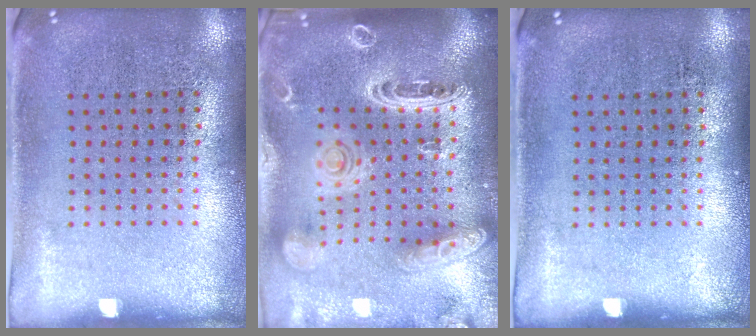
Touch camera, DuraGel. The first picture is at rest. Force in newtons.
{"total": 3.3, "press": 2.7, "slide": 1.9}
{"total": 0.0}